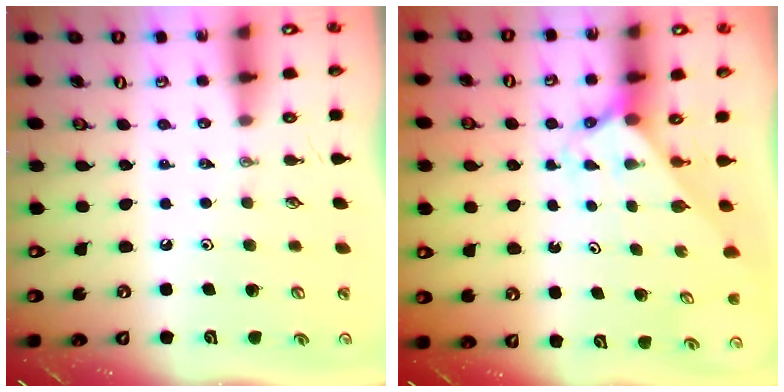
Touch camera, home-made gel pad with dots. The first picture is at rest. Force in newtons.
{"total": 2.1, "press": 2.1, "slide": 0.1}